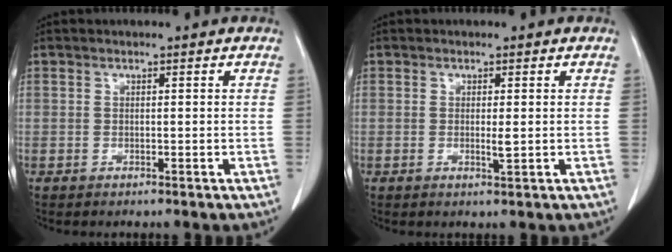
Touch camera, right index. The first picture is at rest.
{"total": 1.4, "force": [0.0, 0.1, 1.4], "torque": [-0.026, -0.004, 0.000]}